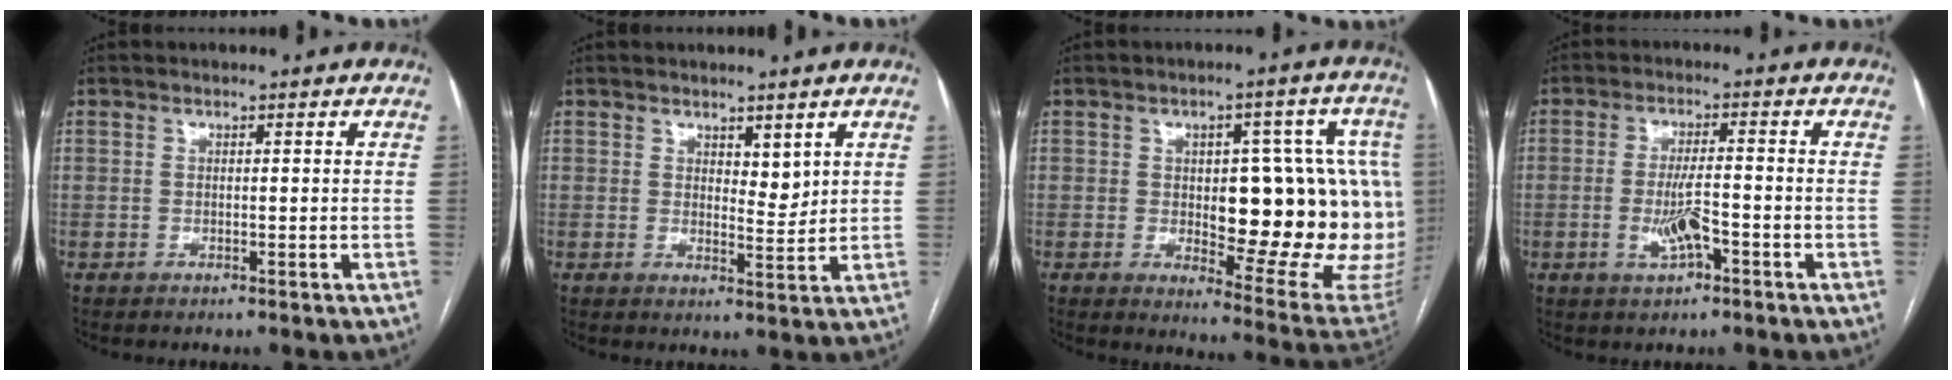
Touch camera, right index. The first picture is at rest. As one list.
[{"total": 1.6, "force": [1.0, 0.4, 1.1], "torque": [-0.018, -0.010, 0.019]}, {"total": 21.5, "force": [-0.1, 7.2, 20.2], "torque": [-0.182, 0.023, 0.019]}, {"total": 5.1, "force": [-1.8, 1.1, 4.6], "torque": [-0.092, -0.003, -0.029]}]